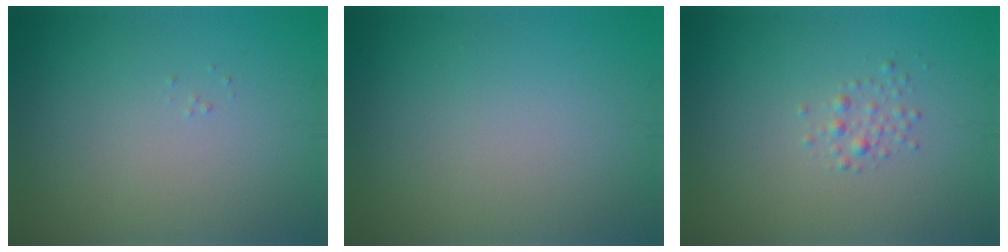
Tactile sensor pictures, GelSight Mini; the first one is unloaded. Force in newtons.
{"total": 0.0}
{"total": 1.2, "press": 1.2, "slide": 0.1}